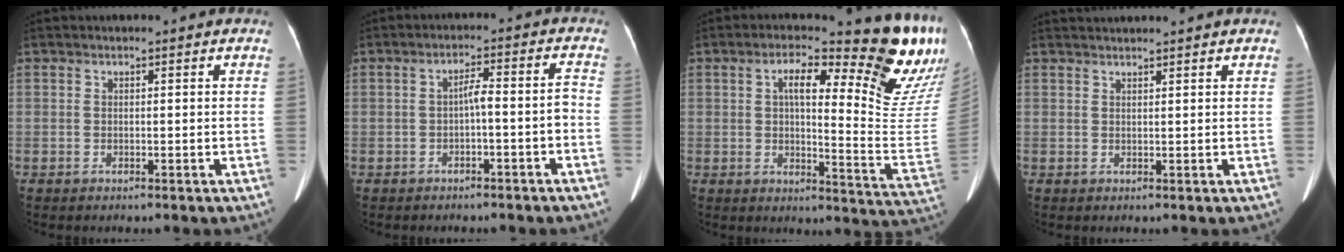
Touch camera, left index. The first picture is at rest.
{"total": 4.1, "force": [-1.6, 0.7, 3.7], "torque": [-0.056, 0.027, -0.021]}
{"total": 19.2, "force": [12.3, 3.4, 14.4], "torque": [-0.176, -0.027, 0.143]}
{"total": 3.9, "force": [3.7, -0.5, 1.2], "torque": [-0.014, 0.031, 0.055]}